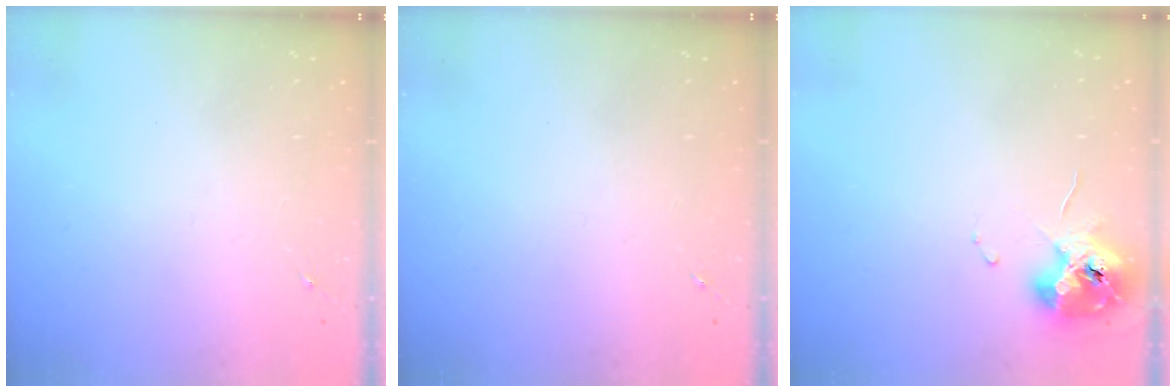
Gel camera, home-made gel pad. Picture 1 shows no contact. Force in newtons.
{"total": 0.0}
{"total": 11.0, "press": 11.0, "slide": 1.1}